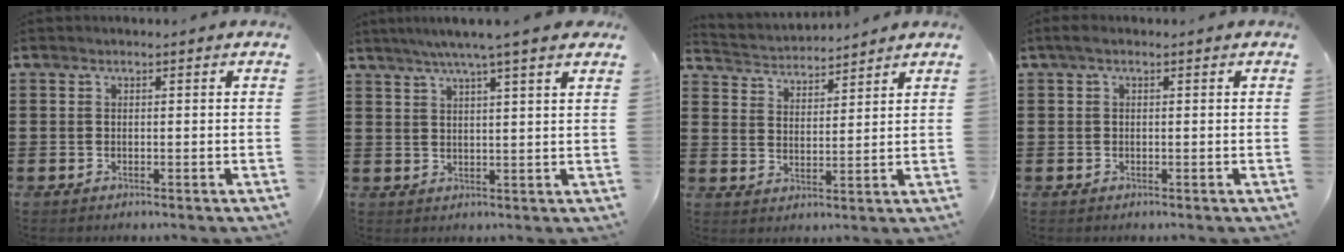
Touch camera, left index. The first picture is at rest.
{"total": 5.2, "force": [4.0, -0.6, 3.2], "torque": [-0.073, -0.008, 0.070]}
{"total": 3.1, "force": [3.1, 0.4, -0.4], "torque": [-0.009, -0.018, 0.052]}
{"total": 1.0, "force": [-0.3, 0.3, 0.8], "torque": [-0.015, -0.001, -0.006]}